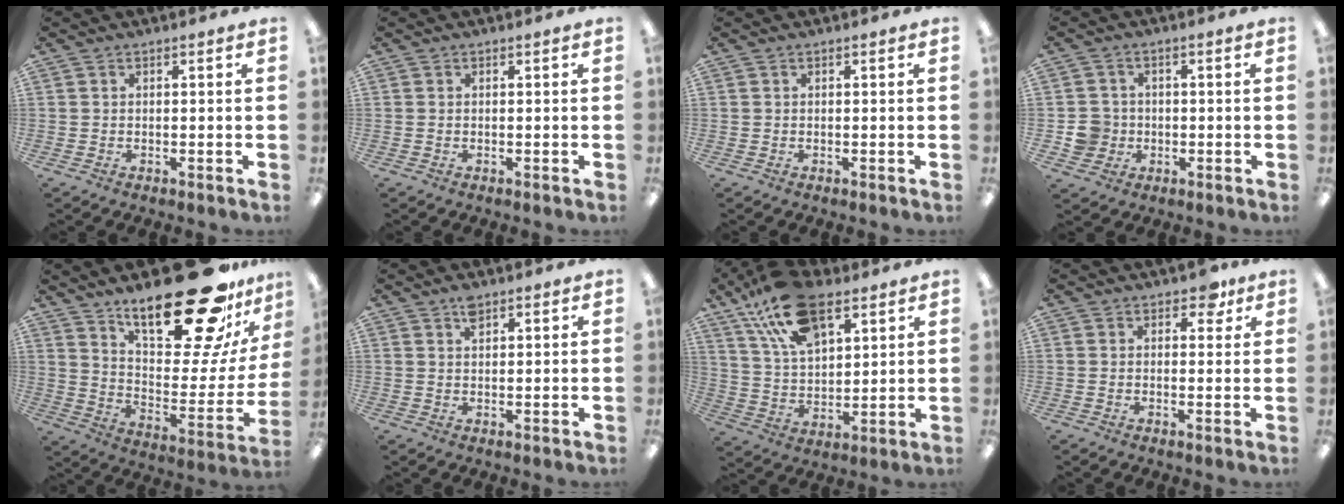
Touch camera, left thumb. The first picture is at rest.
{"total": 0.0}
{"total": 0.0}
{"total": 6.0, "force": [-1.1, 5.7, 1.4], "torque": [-0.029, 0.016, -0.017]}
{"total": 29.8, "force": [21.0, 9.5, 18.8], "torque": [-0.268, -0.143, 0.341]}
{"total": 2.8, "force": [1.9, 1.3, 1.7], "torque": [-0.029, -0.002, 0.033]}
{"total": 19.1, "force": [11.2, 9.9, 11.9], "torque": [-0.228, -0.031, 0.201]}
{"total": 4.1, "force": [2.4, 2.5, 2.2], "torque": [-0.015, -0.004, 0.039]}